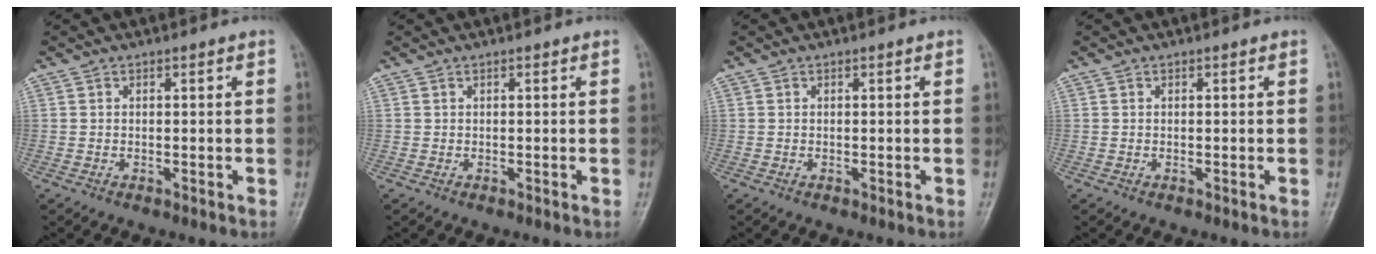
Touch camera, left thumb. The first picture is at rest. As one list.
[{"total": 0.0}, {"total": 0.0}, {"total": 0.0}]